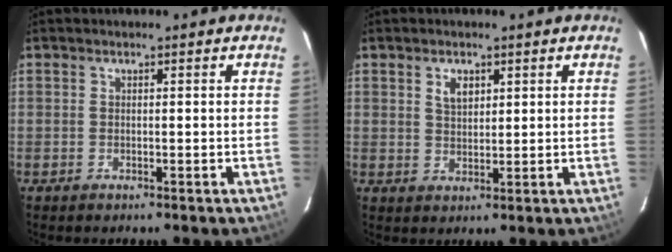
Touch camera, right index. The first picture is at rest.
{"total": 3.3, "force": [1.6, 2.0, 2.1], "torque": [-0.034, 0.004, 0.029]}